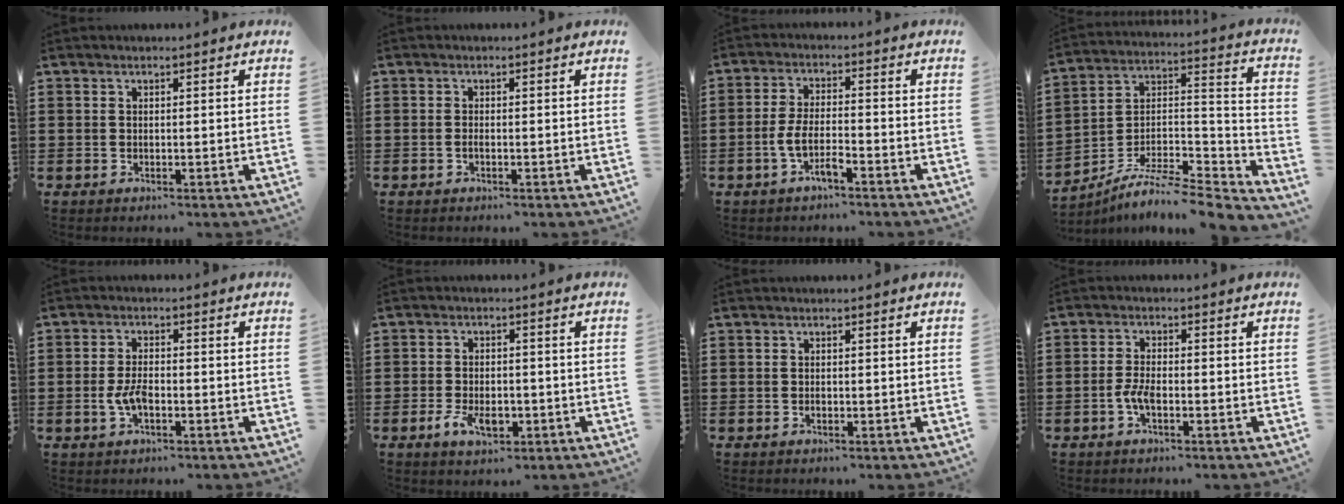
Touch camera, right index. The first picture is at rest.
{"total": 0.7, "force": [-0.4, -0.1, 0.6], "torque": [-0.014, -0.006, -0.005]}
{"total": 4.8, "force": [-2.6, 1.1, 3.9], "torque": [-0.095, -0.001, -0.056]}
{"total": 6.8, "force": [-5.9, 1.7, 2.9], "torque": [-0.055, -0.003, -0.118]}
{"total": 4.0, "force": [-1.1, 1.6, 3.5], "torque": [-0.085, -0.006, -0.025]}
{"total": 4.5, "force": [-1.8, 2.4, 3.4], "torque": [-0.070, 0.000, -0.033]}
{"total": 0.5, "force": [-0.2, 0.3, 0.4], "torque": [-0.010, -0.001, -0.003]}
{"total": 3.1, "force": [-1.3, 0.8, 2.7], "torque": [-0.071, -0.009, -0.029]}